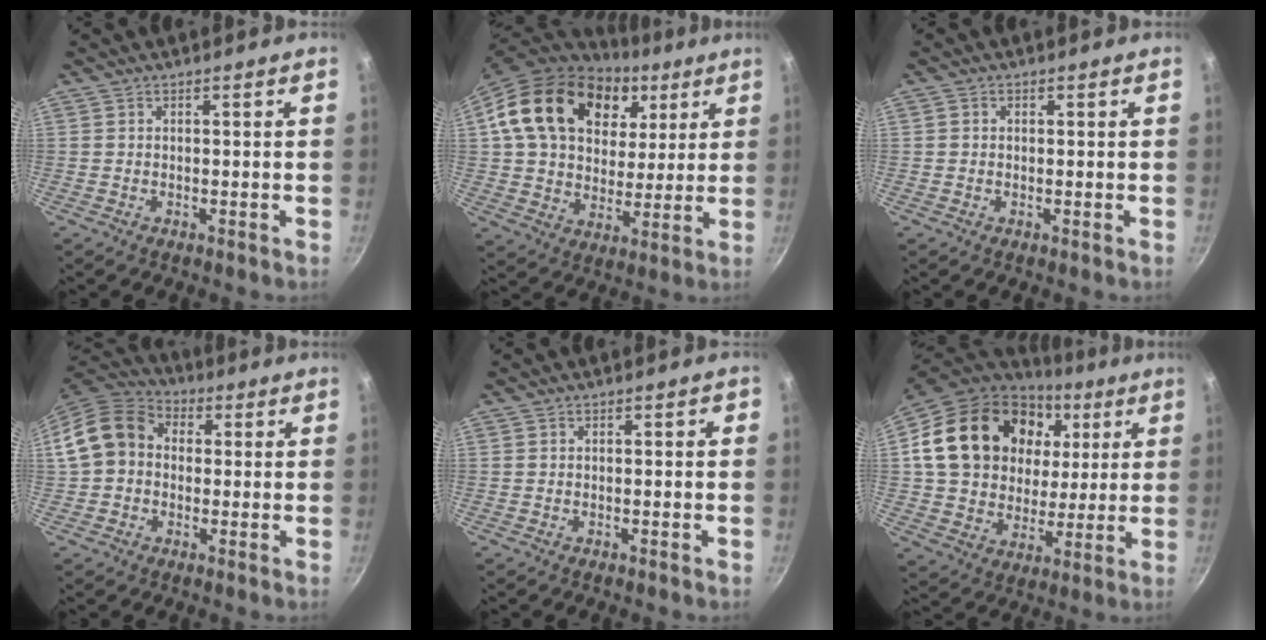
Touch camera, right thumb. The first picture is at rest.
{"total": 23.9, "force": [8.9, 17.1, 14.2], "torque": [-0.229, -0.003, 0.152]}
{"total": 0.8, "force": [0.1, 0.7, 0.3], "torque": [-0.003, 0.003, 0.000]}
{"total": 12.6, "force": [0.8, 10.2, 7.4], "torque": [-0.113, 0.034, -0.004]}
{"total": 0.7, "force": [-0.3, 0.3, 0.6], "torque": [-0.007, 0.004, -0.003]}
{"total": 26.0, "force": [7.3, 19.8, 15.2], "torque": [-0.258, 0.013, 0.130]}